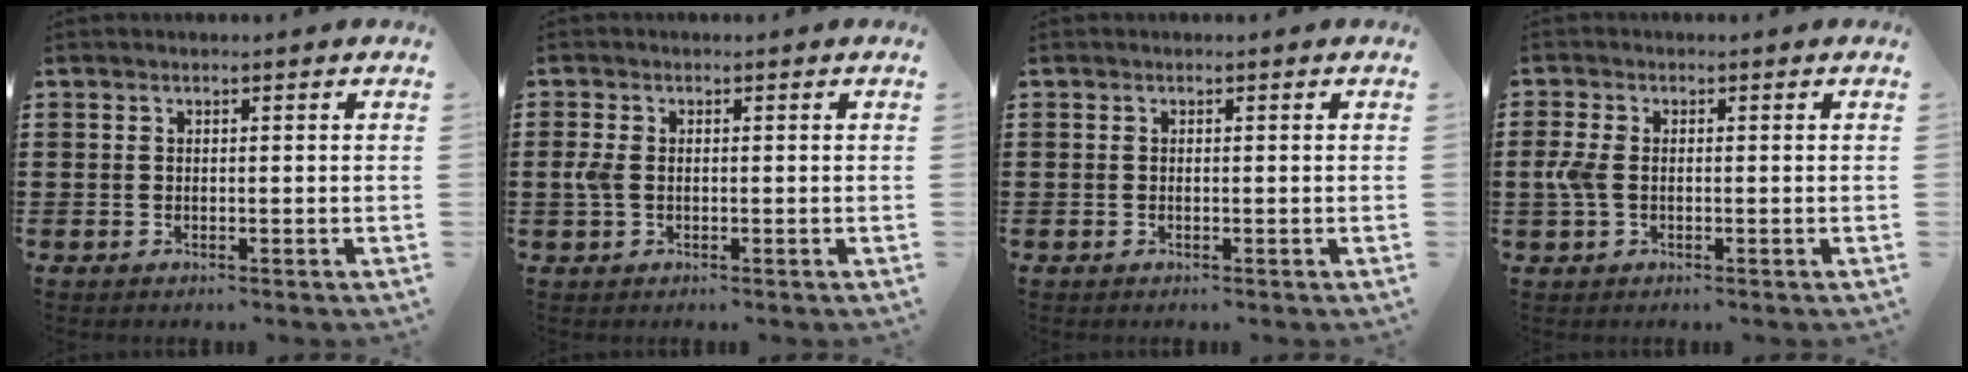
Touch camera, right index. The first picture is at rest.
{"total": 2.6, "force": [-0.2, 1.5, 2.1], "torque": [-0.065, -0.003, -0.012]}
{"total": 0.0}
{"total": 3.3, "force": [-0.4, 1.8, 2.7], "torque": [-0.074, -0.004, -0.014]}